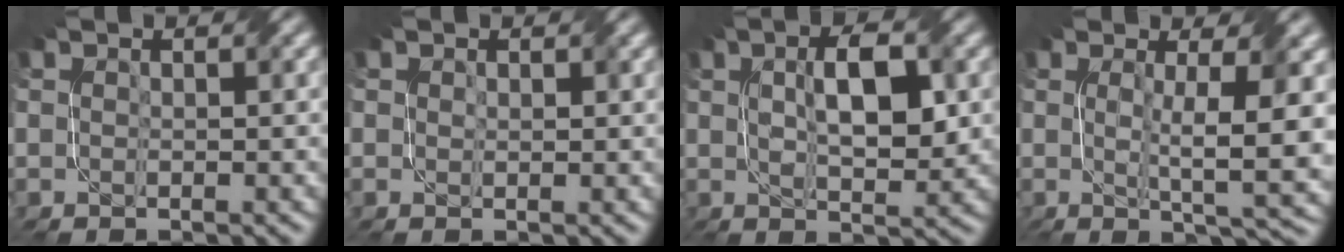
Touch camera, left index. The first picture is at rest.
{"total": 0.9, "force": [0.6, 0.5, 0.5], "torque": [-0.009, -0.002, 0.013]}
{"total": 5.8, "force": [1.1, 2.0, 5.4], "torque": [-0.093, 0.006, 0.020]}
{"total": 7.1, "force": [0.5, 1.4, 7.0], "torque": [-0.103, -0.007, 0.011]}